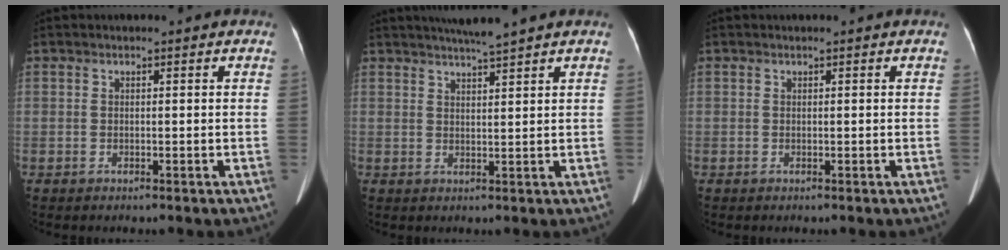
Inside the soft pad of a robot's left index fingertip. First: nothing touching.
{"total": 4.8, "force": [4.1, -0.8, 2.2], "torque": [-0.037, 0.008, 0.069]}
{"total": 0.0}